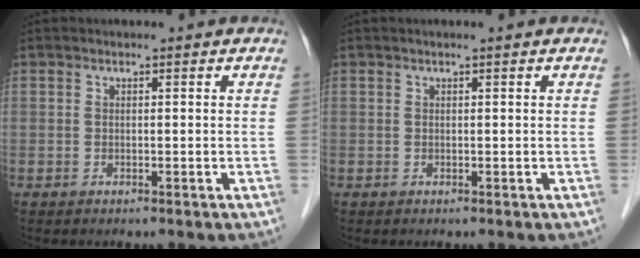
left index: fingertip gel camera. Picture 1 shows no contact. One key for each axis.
{"total": 0.0}